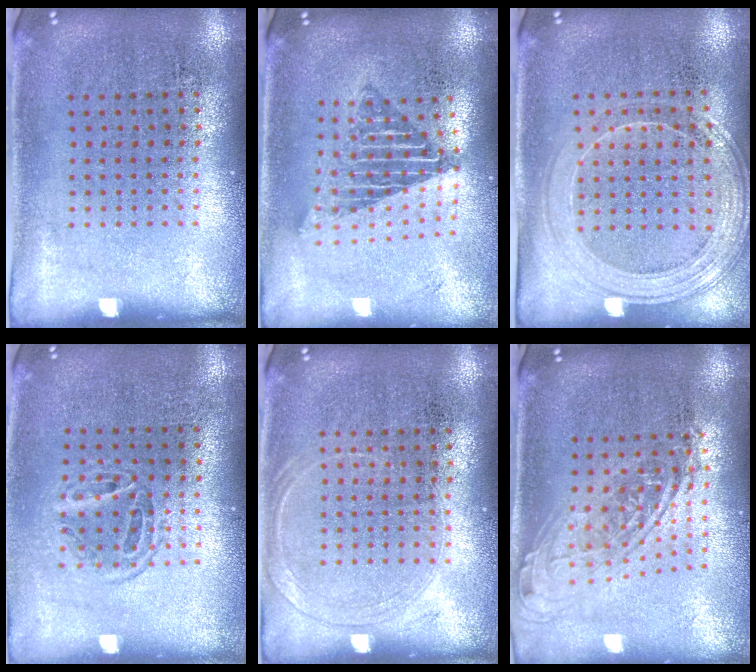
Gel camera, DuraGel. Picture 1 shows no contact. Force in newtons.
{"total": 1.7, "press": 1.3, "slide": 1.0}
{"total": 1.5, "press": 1.4, "slide": 0.3}
{"total": 1.2, "press": 1.0, "slide": 0.6}
{"total": 1.2, "press": 1.1, "slide": 0.3}
{"total": 1.9, "press": 1.4, "slide": 1.2}